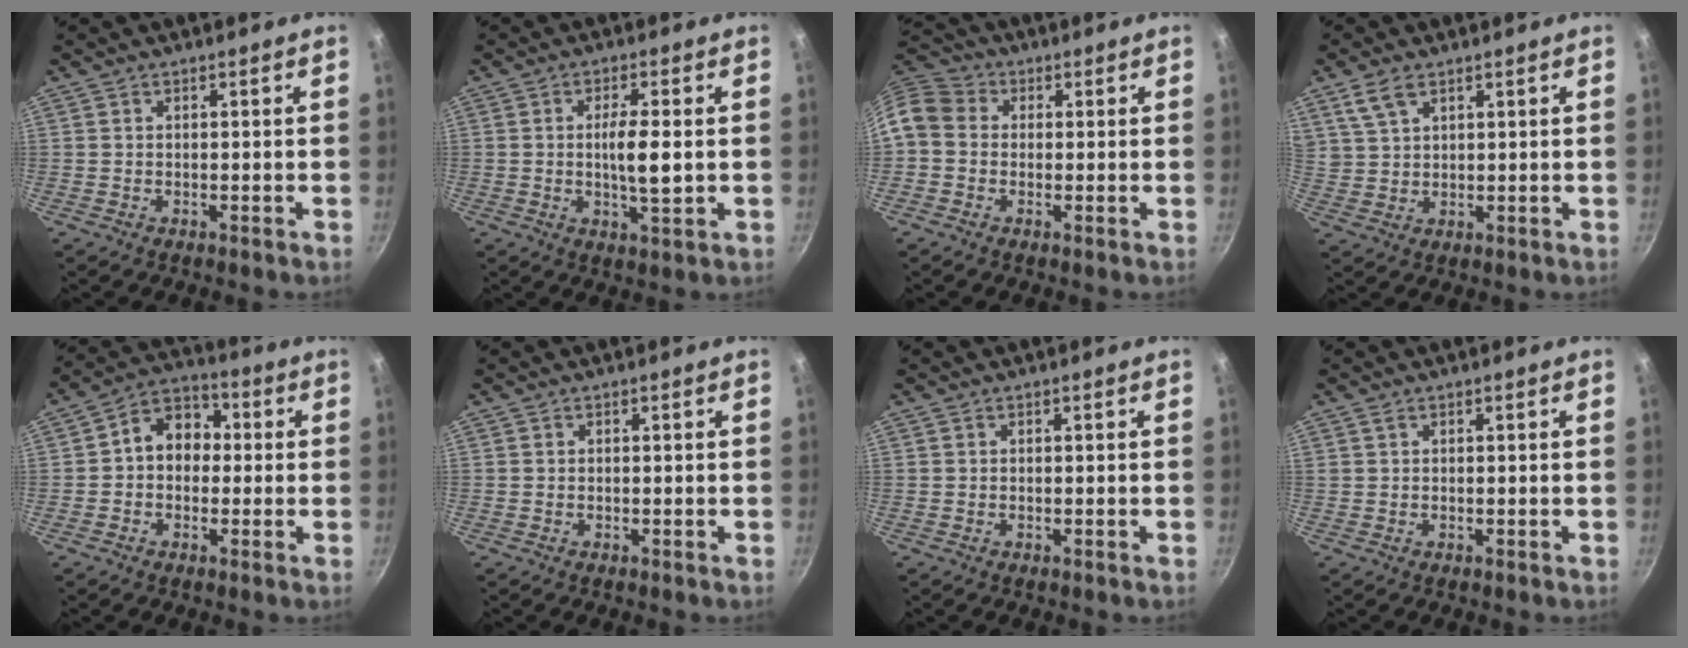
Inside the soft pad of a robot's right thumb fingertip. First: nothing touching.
{"total": 6.5, "force": [-0.1, 1.5, 6.3], "torque": [-0.114, 0.000, -0.001]}
{"total": 9.1, "force": [0.0, 7.7, 4.7], "torque": [-0.082, 0.024, -0.021]}
{"total": 5.4, "force": [3.3, 2.9, 3.1], "torque": [-0.054, -0.004, 0.072]}
{"total": 9.1, "force": [0.4, 7.2, 5.5], "torque": [-0.043, 0.026, -0.014]}
{"total": 0.0}
{"total": 0.0}
{"total": 0.6, "force": [0.4, 0.3, 0.4], "torque": [-0.007, 0.001, 0.009]}